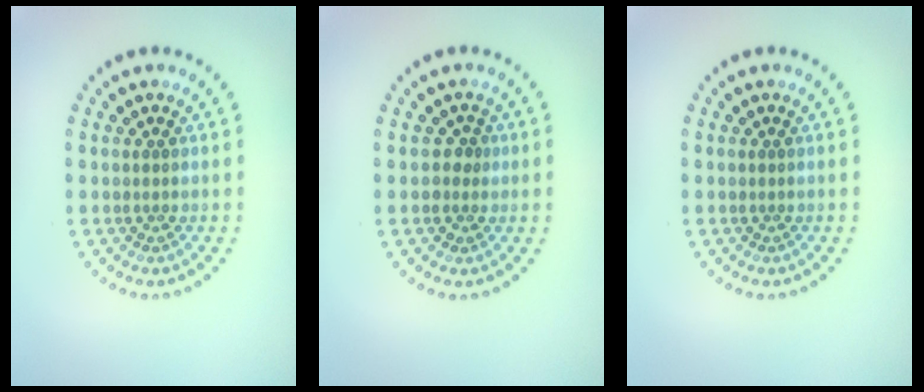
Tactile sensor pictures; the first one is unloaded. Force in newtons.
{"total": 1.1, "press": 1.0, "slide": 0.4}
{"total": 0.0}